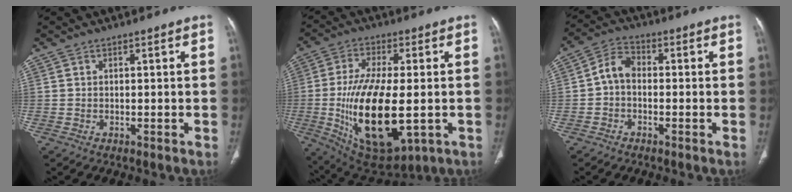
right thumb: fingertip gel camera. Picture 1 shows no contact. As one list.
[{"total": 21.1, "force": [-3.0, 9.2, 18.7], "torque": [-0.348, -0.020, -0.027]}, {"total": 5.1, "force": [-0.6, 3.5, 3.6], "torque": [-0.057, 0.018, -0.025]}]